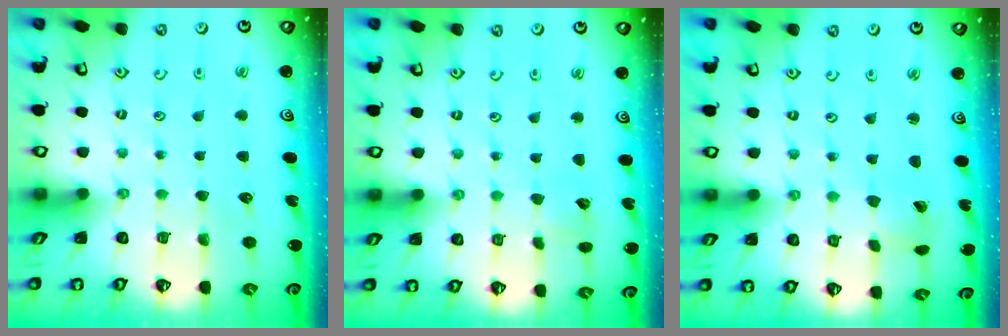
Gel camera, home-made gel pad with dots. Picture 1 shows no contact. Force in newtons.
{"total": 2.8, "press": 2.8, "slide": 0.3}
{"total": 2.4, "press": 2.4, "slide": 0.3}